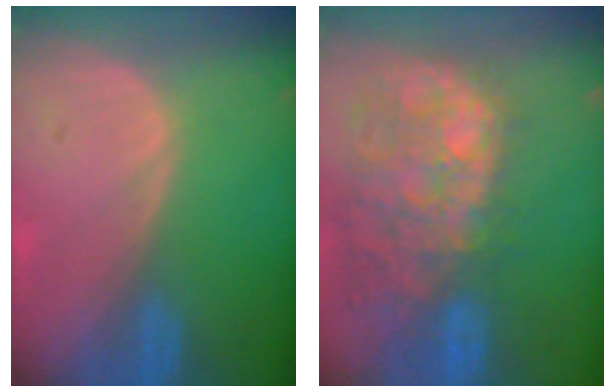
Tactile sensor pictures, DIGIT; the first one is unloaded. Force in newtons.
{"total": 14.1, "press": 11.6, "slide": 8.1}